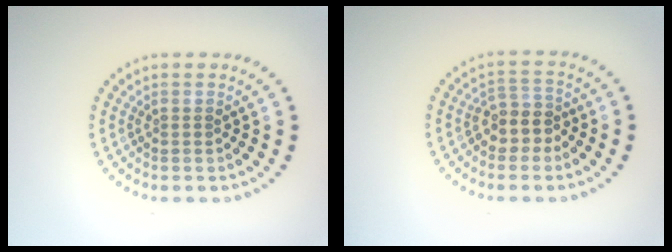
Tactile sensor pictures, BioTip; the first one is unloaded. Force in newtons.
{"total": 2.7, "press": 2.4, "slide": 1.2}